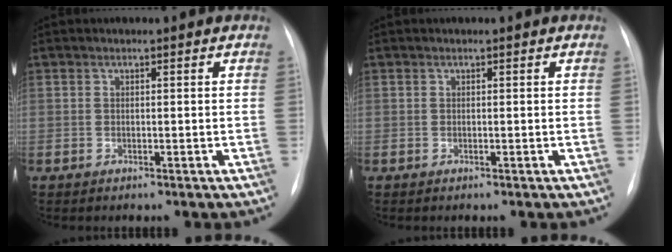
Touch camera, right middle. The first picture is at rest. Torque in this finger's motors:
{"motor_torque": [-0.15, 0.19, -0.06, 0.00]}